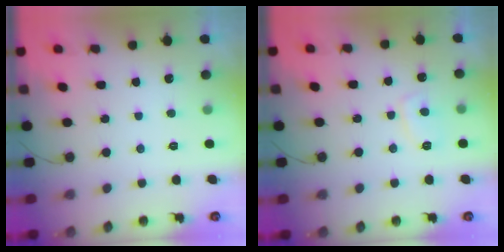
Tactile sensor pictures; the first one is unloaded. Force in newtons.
{"total": 4.5, "press": 4.4, "slide": 0.9}